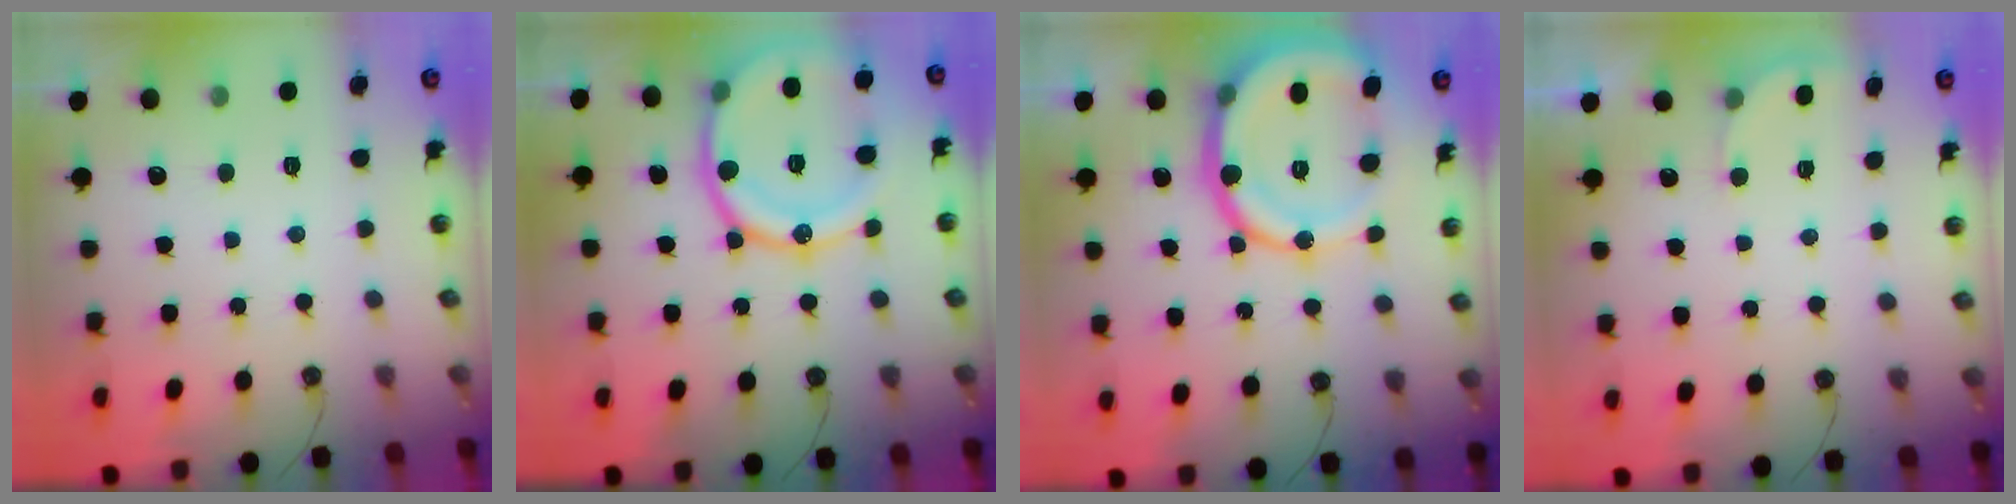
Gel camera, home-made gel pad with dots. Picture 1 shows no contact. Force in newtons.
{"total": 21.9, "press": 21.7, "slide": 2.6}
{"total": 23.3, "press": 23.0, "slide": 3.8}
{"total": 2.3, "press": 2.3, "slide": 0.5}